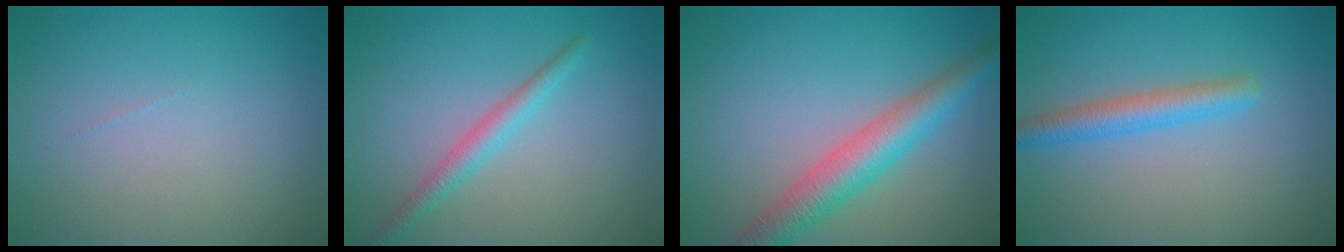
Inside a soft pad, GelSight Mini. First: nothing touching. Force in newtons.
{"total": 2.2, "press": 2.2, "slide": 0.1}
{"total": 5.2, "press": 5.2, "slide": 0.1}
{"total": 2.8, "press": 2.8, "slide": 0.0}